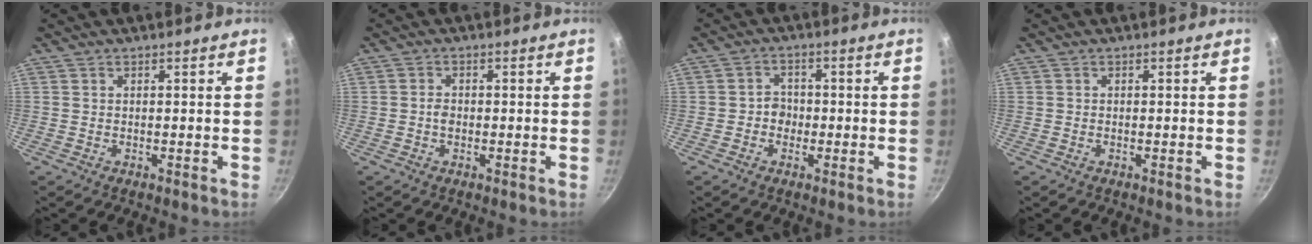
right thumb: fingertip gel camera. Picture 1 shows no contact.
{"total": 1.6, "force": [-0.3, 1.2, 1.1], "torque": [-0.018, 0.006, -0.006]}
{"total": 3.2, "force": [-0.8, 2.8, 1.3], "torque": [0.006, 0.013, -0.016]}
{"total": 0.0}